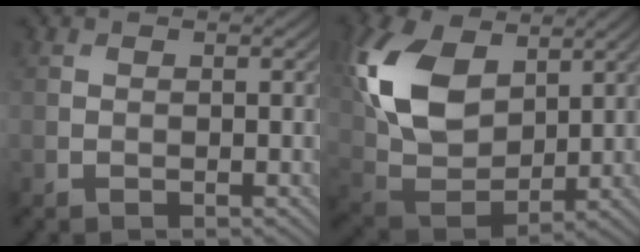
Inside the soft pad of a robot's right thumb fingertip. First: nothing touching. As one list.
[{"total": 13.7, "force": [5.0, 8.6, 9.5], "torque": [-0.237, 0.019, 0.093]}]